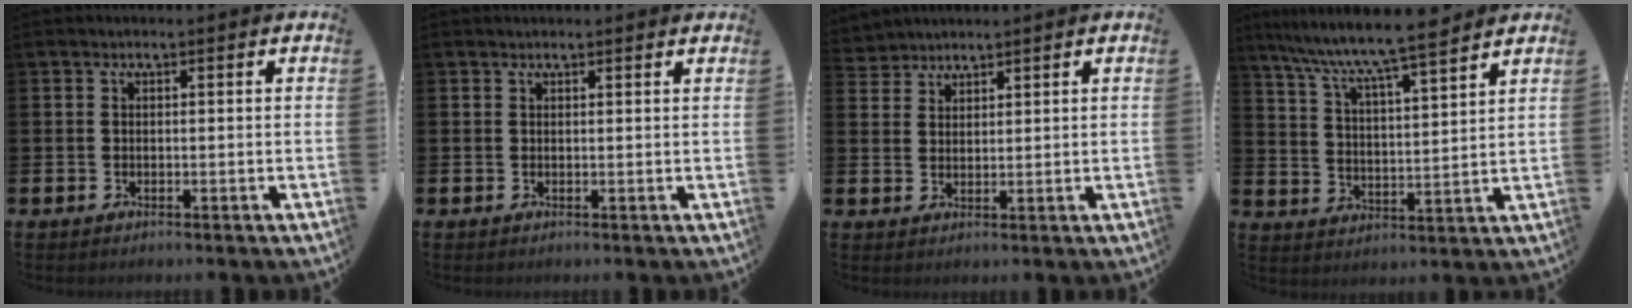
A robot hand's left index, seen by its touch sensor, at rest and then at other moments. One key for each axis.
{"total": 0.6, "fx": 0.6, "fy": 0.0, "fz": 0.1, "tx": 0.006, "ty": -0.004, "tz": 0.010}
{"total": 2.9, "fx": 2.8, "fy": 0.4, "fz": -0.6, "tx": 0.005, "ty": -0.011, "tz": 0.054}
{"total": 8.8, "fx": 8.2, "fy": 0.3, "fz": 3.3, "tx": -0.095, "ty": -0.054, "tz": 0.143}